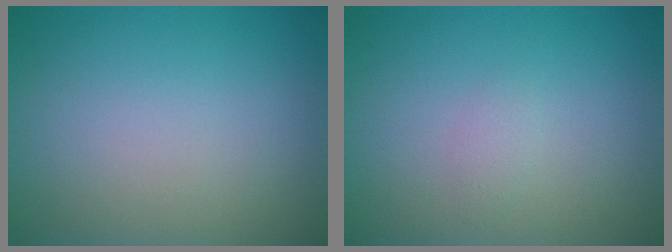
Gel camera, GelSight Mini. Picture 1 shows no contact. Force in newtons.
{"total": 0.8, "press": 0.8, "slide": 0.1}